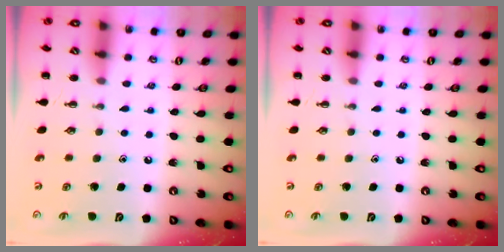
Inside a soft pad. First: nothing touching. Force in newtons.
{"total": 0.0}